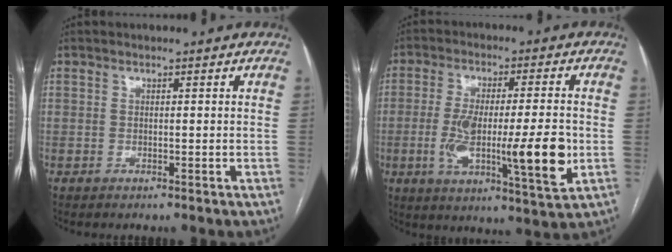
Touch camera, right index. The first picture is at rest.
{"total": 15.5, "force": [-2.6, 2.4, 15.1], "torque": [-0.255, -0.009, -0.038]}